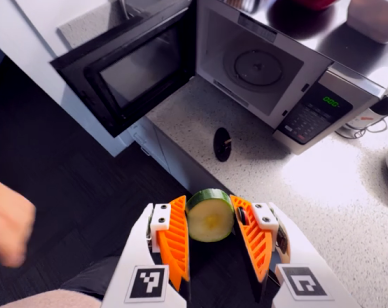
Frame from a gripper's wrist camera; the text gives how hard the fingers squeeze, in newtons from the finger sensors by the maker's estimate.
{"total": 11.1, "left": 11.3, "right": 10.8}